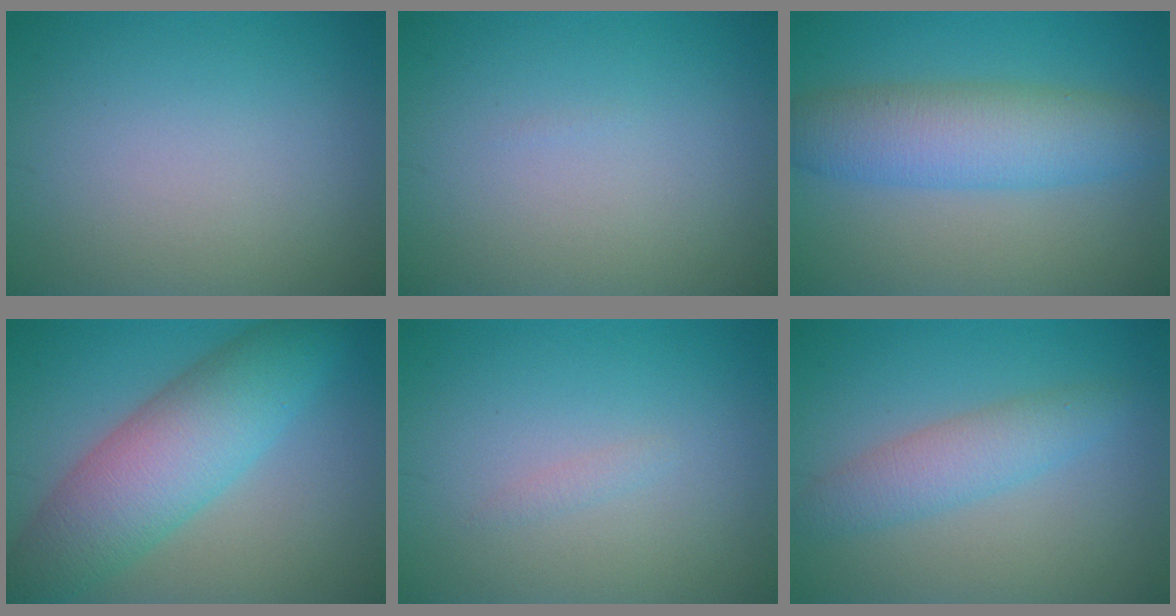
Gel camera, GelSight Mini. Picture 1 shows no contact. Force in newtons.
{"total": 0.0}
{"total": 6.4, "press": 6.4, "slide": 0.1}
{"total": 8.4, "press": 8.4, "slide": 0.3}
{"total": 0.6, "press": 0.6, "slide": 0.0}
{"total": 3.3, "press": 3.3, "slide": 0.1}